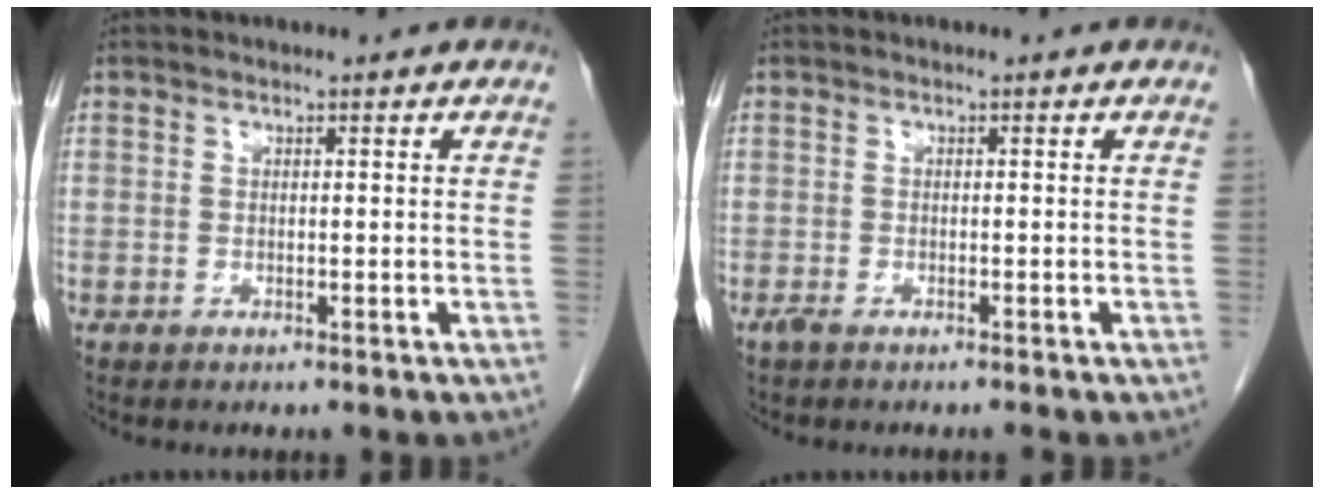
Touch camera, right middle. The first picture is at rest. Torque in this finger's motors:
{"motor_torque": [-0.25, -0.03, 0.09, 0.00]}